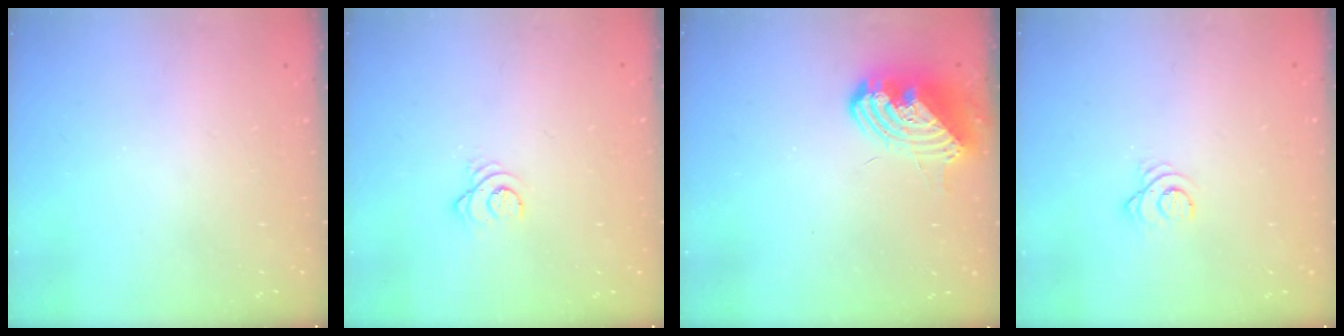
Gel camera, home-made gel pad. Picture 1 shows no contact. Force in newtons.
{"total": 3.3, "press": 3.3, "slide": 0.2}
{"total": 11.0, "press": 10.9, "slide": 1.6}
{"total": 3.2, "press": 3.2, "slide": 0.4}